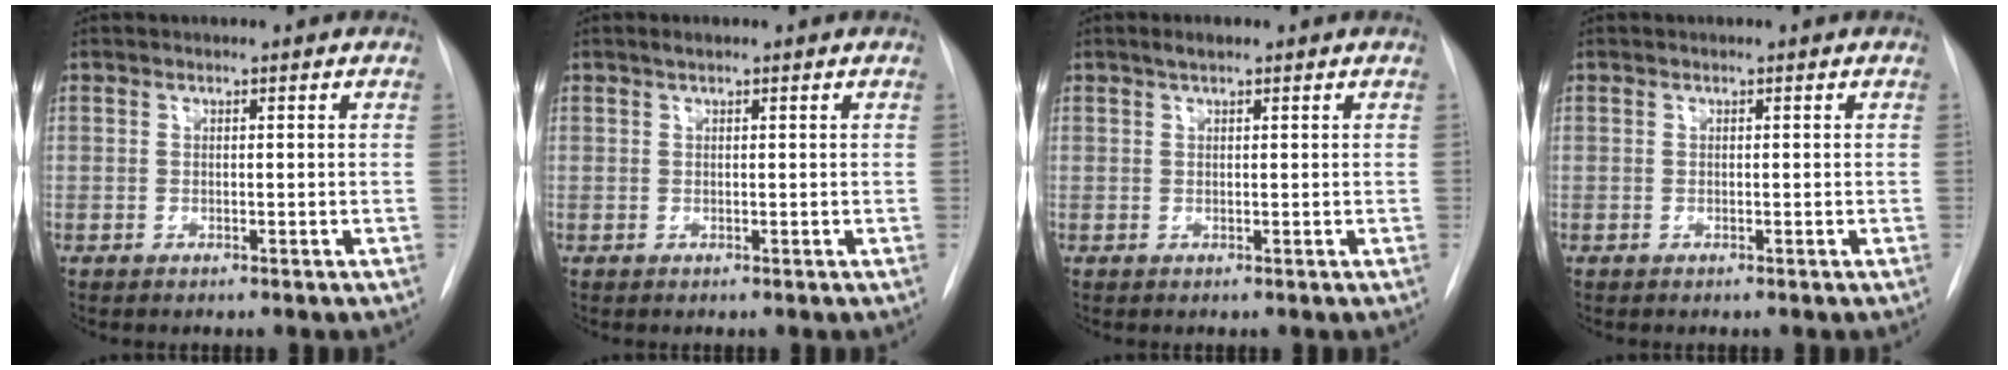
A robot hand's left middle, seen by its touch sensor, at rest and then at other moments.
{"total": 0.7, "force": [0.6, 0.1, 0.5], "torque": [-0.012, 0.004, 0.010]}
{"total": 1.4, "force": [1.0, 0.3, 0.9], "torque": [-0.021, 0.006, 0.017]}
{"total": 0.0}